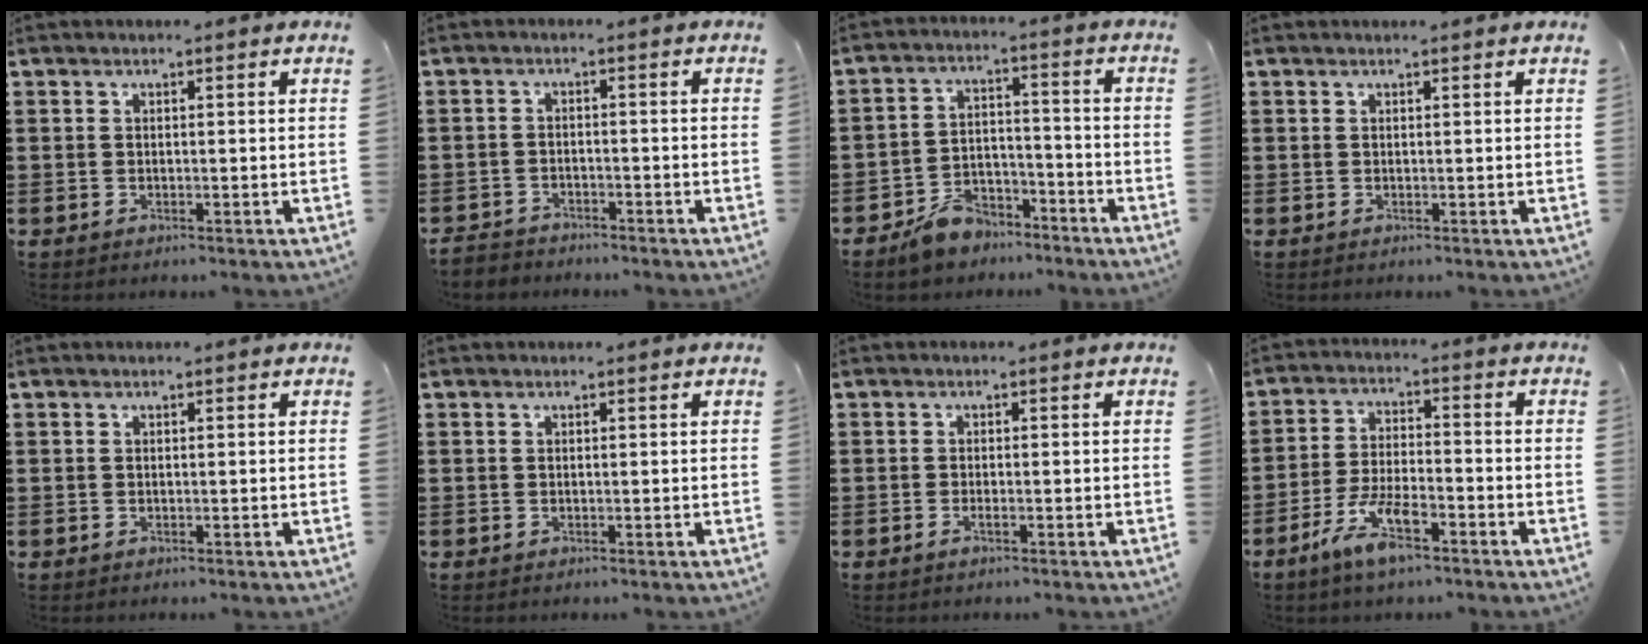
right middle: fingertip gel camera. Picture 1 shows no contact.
{"total": 2.6, "force": [-2.5, 0.6, -0.2], "torque": [-0.004, 0.001, -0.056]}
{"total": 6.3, "force": [-5.6, 2.5, 1.3], "torque": [-0.025, 0.021, -0.110]}
{"total": 0.0}
{"total": 0.0}
{"total": 0.0}
{"total": 1.0, "force": [-0.5, 0.2, 0.8], "torque": [-0.017, -0.004, -0.007]}
{"total": 7.5, "force": [-4.8, 2.1, 5.4], "torque": [-0.119, -0.003, -0.091]}